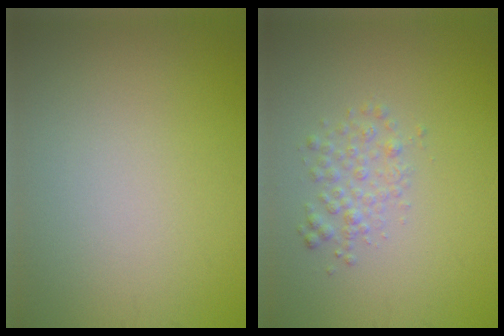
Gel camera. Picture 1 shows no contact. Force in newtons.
{"total": 2.0, "press": 2.0, "slide": 0.1}